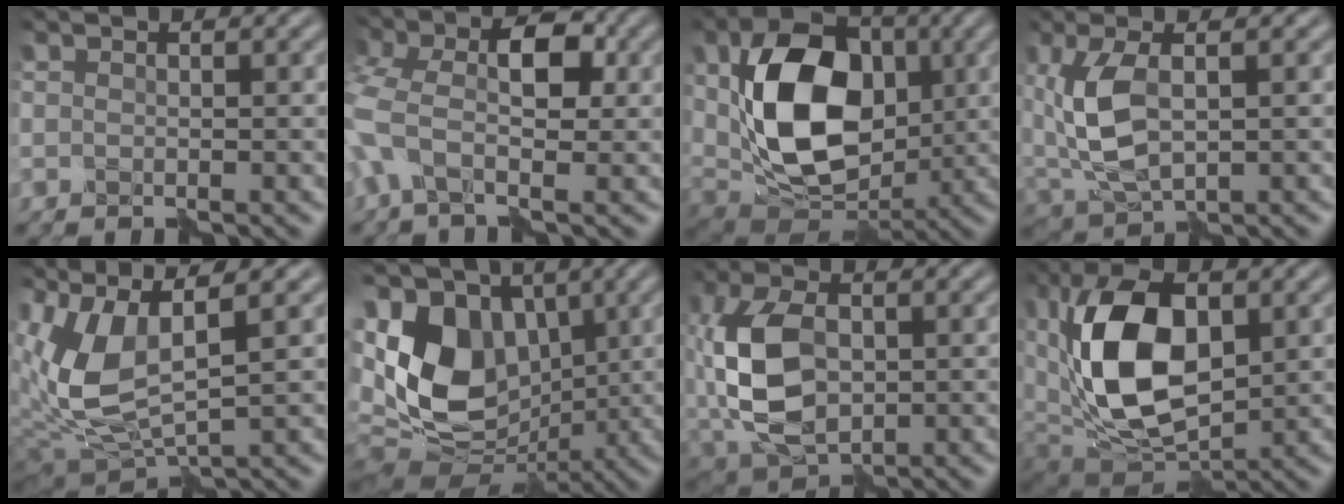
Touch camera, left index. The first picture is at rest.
{"total": 7.2, "force": [-0.2, 4.2, 5.8], "torque": [-0.125, 0.018, -0.019]}
{"total": 12.2, "force": [1.2, 8.3, 8.9], "torque": [-0.158, 0.001, 0.023]}
{"total": 6.6, "force": [0.9, 3.5, 5.6], "torque": [-0.134, 0.004, 0.018]}
{"total": 8.0, "force": [2.5, 3.2, 6.9], "torque": [-0.171, -0.001, 0.053]}
{"total": 10.3, "force": [1.5, 7.1, 7.3], "torque": [-0.145, -0.001, 0.012]}
{"total": 9.0, "force": [-0.3, 5.7, 7.0], "torque": [-0.158, 0.001, -0.005]}
{"total": 11.8, "force": [1.8, 7.2, 9.2], "torque": [-0.165, 0.001, 0.032]}